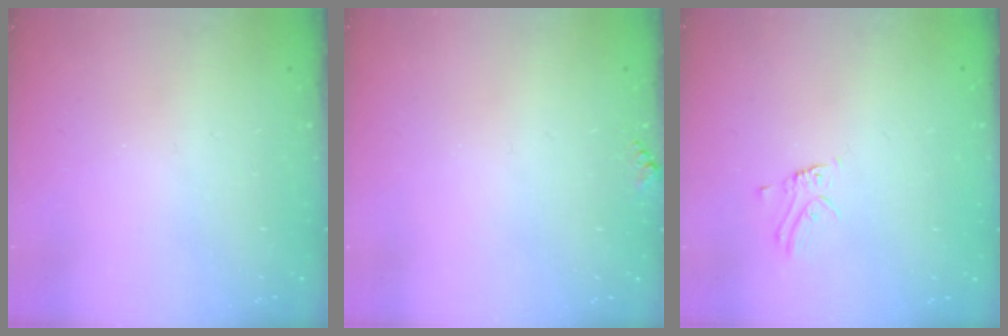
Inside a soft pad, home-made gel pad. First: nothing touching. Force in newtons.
{"total": 4.5, "press": 4.5, "slide": 0.4}
{"total": 1.6, "press": 1.6, "slide": 0.1}